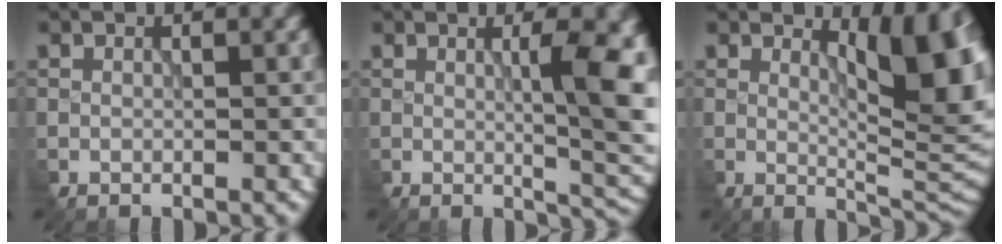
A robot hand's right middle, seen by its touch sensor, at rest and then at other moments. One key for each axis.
{"total": 7.3, "fx": 0.8, "fy": 2.0, "fz": 7.0, "tx": -0.089, "ty": -0.007, "tz": 0.019}
{"total": 7.8, "fx": 2.5, "fy": 2.7, "fz": 6.9, "tx": -0.089, "ty": -0.010, "tz": 0.044}